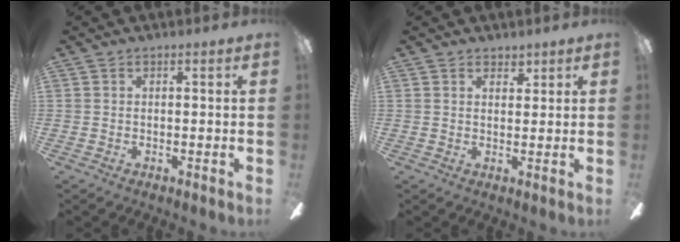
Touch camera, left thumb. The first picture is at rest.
{"total": 2.4, "force": [1.9, 1.4, 0.5], "torque": [0.003, -0.006, 0.033]}